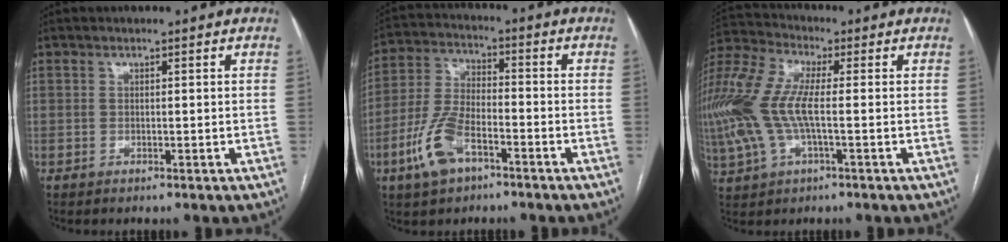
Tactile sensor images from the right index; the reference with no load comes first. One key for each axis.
{"total": 10.0, "fx": -5.2, "fy": 4.3, "fz": 7.5, "tx": -0.178, "ty": 0.003, "tz": -0.099}
{"total": 16.5, "fx": -0.9, "fy": 6.1, "fz": 15.3, "tx": -0.376, "ty": 0.012, "tz": -0.020}